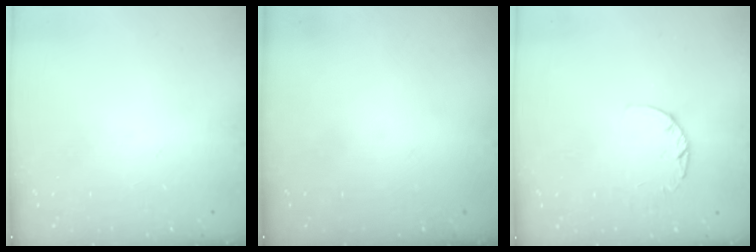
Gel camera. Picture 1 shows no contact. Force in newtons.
{"total": 0.0}
{"total": 2.6, "press": 2.5, "slide": 0.4}